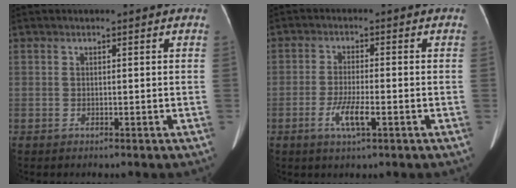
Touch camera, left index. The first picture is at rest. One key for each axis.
{"total": 4.7, "fx": -2.0, "fy": 0.7, "fz": 4.1, "tx": -0.086, "ty": -0.005, "tz": -0.038}